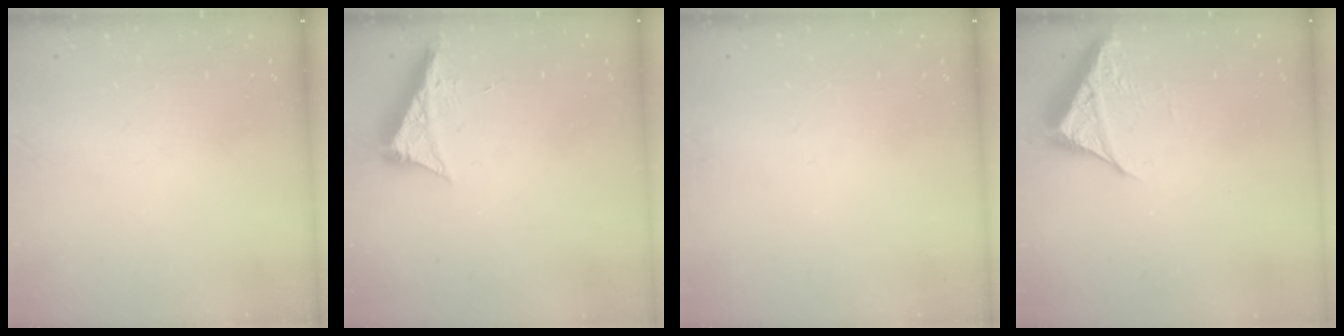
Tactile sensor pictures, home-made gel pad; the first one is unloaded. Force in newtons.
{"total": 7.7, "press": 7.6, "slide": 1.0}
{"total": 0.0}
{"total": 6.9, "press": 6.8, "slide": 0.6}